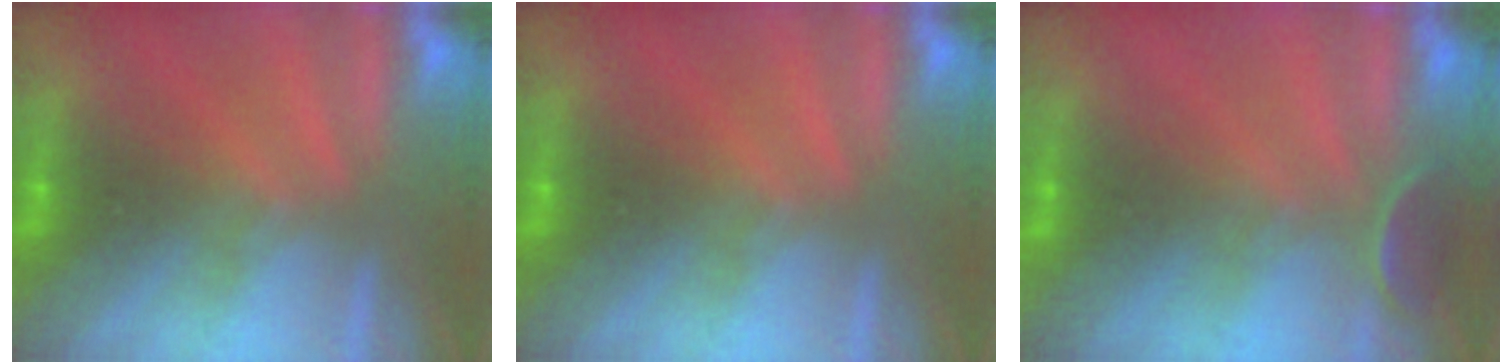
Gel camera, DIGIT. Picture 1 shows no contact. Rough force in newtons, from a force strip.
{"total": 0.0}
{"total": 2.5}